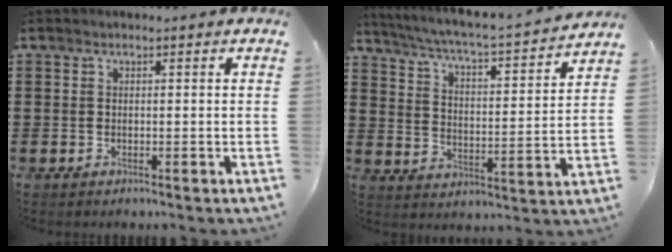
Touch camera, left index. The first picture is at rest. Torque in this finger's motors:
{"motor_torque": [1.04, -1.09, 0.25, 0.08]}